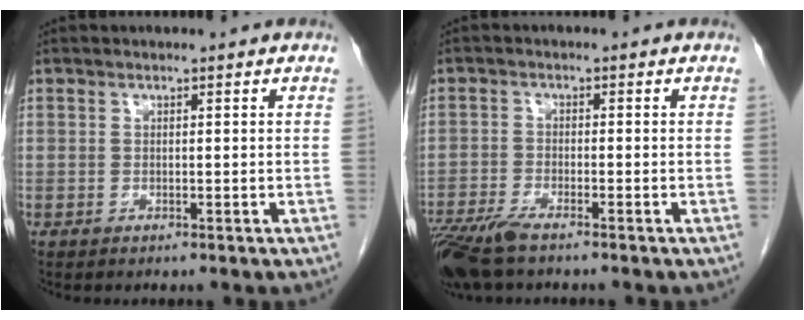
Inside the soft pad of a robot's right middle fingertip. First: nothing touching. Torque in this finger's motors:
{"motor_torque": [0.21, -0.07, 0.07, 0.06]}